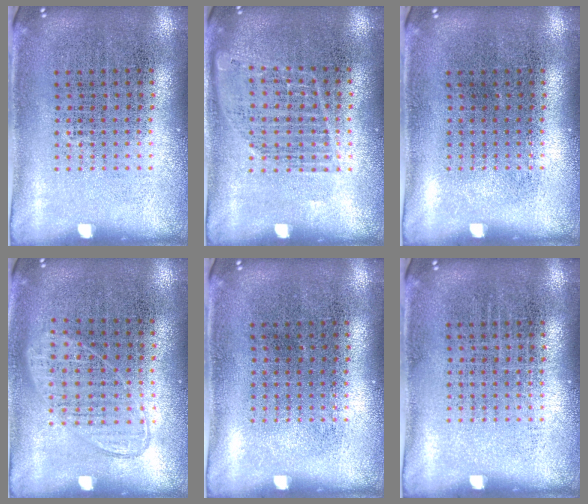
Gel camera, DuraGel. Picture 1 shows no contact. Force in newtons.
{"total": 1.0, "press": 1.0, "slide": 0.3}
{"total": 0.0}
{"total": 1.0, "press": 0.9, "slide": 0.4}
{"total": 0.0}
{"total": 0.0}